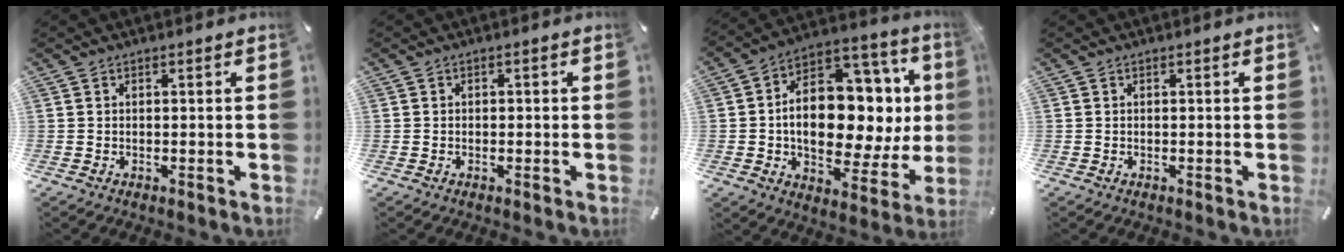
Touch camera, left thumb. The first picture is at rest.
{"total": 0.7, "force": [-0.3, 0.6, 0.3], "torque": [-0.004, 0.003, -0.008]}
{"total": 18.0, "force": [0.9, 11.6, 13.8], "torque": [-0.227, -0.028, 0.018]}
{"total": 0.0}